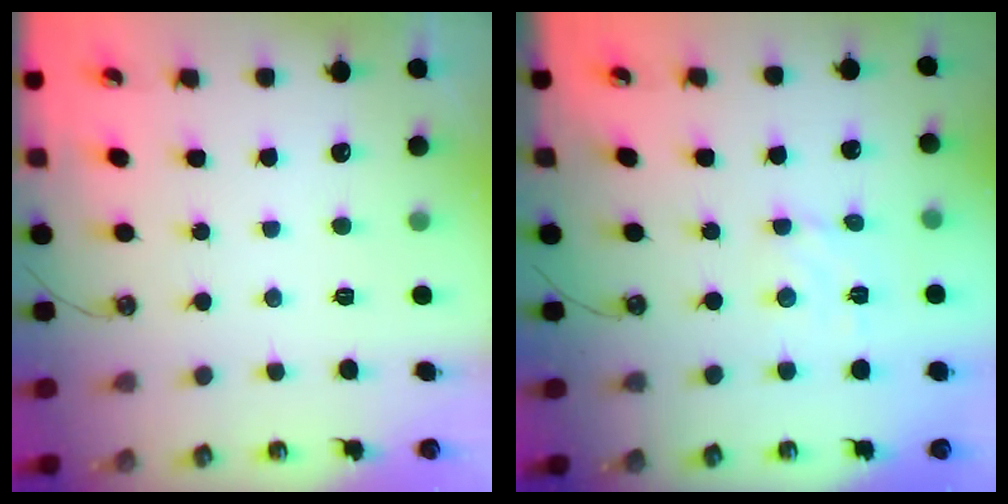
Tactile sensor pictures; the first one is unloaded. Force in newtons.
{"total": 2.8, "press": 2.8, "slide": 0.4}